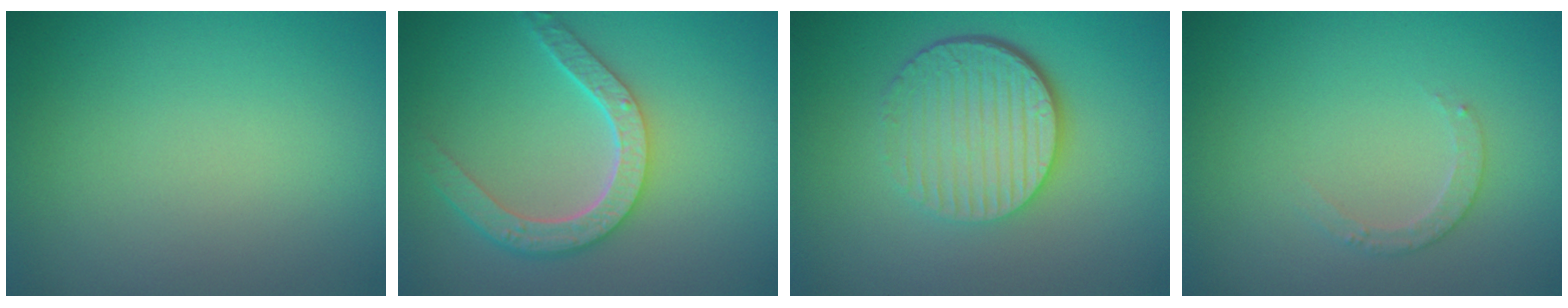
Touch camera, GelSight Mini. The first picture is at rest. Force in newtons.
{"total": 5.0, "press": 4.0, "slide": 3.0}
{"total": 6.1, "press": 4.2, "slide": 4.4}
{"total": 1.5, "press": 1.5, "slide": 0.2}